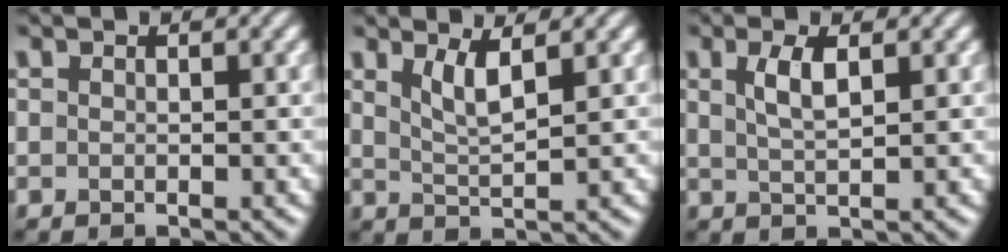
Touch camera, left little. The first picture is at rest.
{"total": 2.6, "force": [1.5, 0.5, 2.1], "torque": [-0.039, -0.006, 0.031]}
{"total": 2.6, "force": [1.0, 0.7, 2.3], "torque": [-0.045, 0.002, 0.020]}